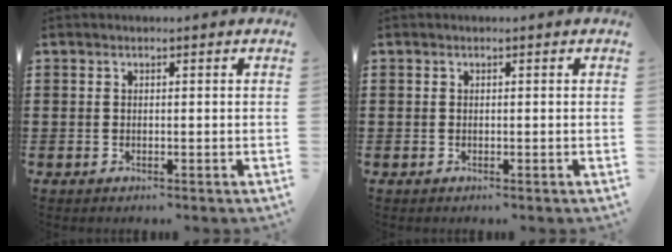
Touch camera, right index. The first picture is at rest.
{"total": 0.0}